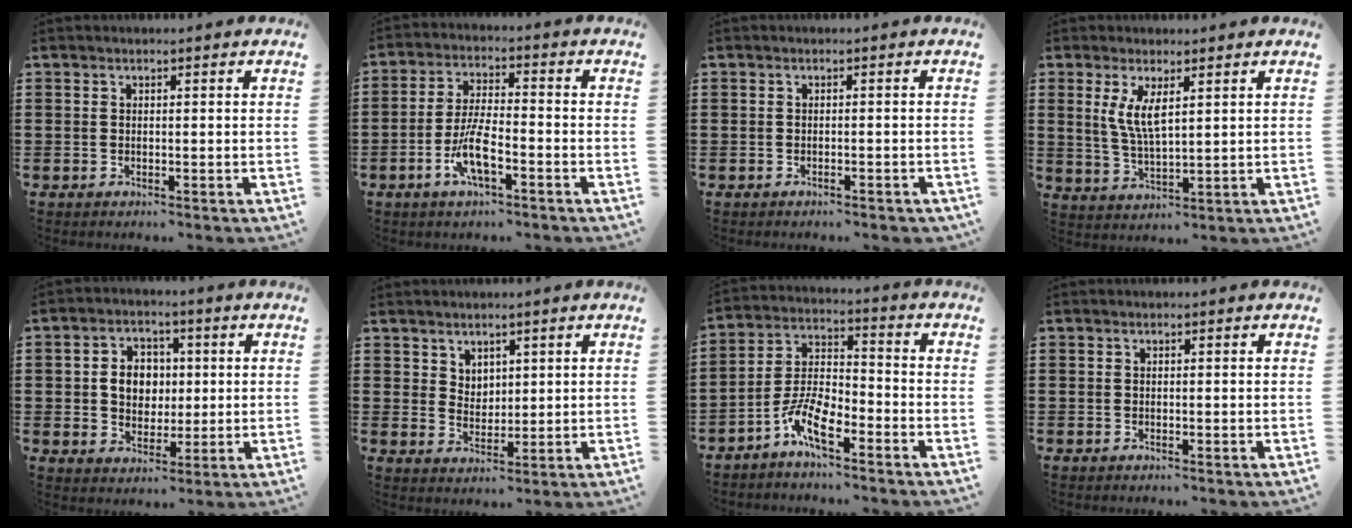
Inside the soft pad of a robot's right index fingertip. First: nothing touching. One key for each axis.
{"total": 6.9, "fx": -3.1, "fy": 1.9, "fz": 5.9, "tx": -0.128, "ty": -0.007, "tz": -0.061}
{"total": 0.8, "fx": -0.7, "fy": -0.1, "fz": 0.3, "tx": -0.009, "ty": -0.004, "tz": -0.014}
{"total": 5.0, "fx": 2.0, "fy": 1.4, "fz": 4.4, "tx": -0.092, "ty": 0.001, "tz": 0.035}
{"total": 5.8, "fx": 0.5, "fy": 4.9, "fz": 3.1, "tx": -0.061, "ty": 0.011, "tz": 0.003}
{"total": 3.4, "fx": 2.6, "fy": 2.1, "fz": 0.2, "tx": -0.014, "ty": 0.003, "tz": 0.051}
{"total": 7.5, "fx": -4.8, "fy": 2.5, "fz": 5.1, "tx": -0.124, "ty": -0.001, "tz": -0.097}
{"total": 0.0}